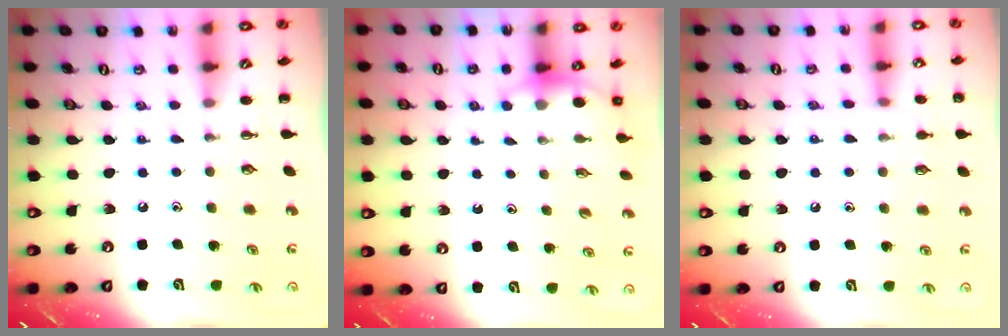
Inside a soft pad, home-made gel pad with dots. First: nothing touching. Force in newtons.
{"total": 3.9, "press": 3.7, "slide": 1.3}
{"total": 7.3, "press": 7.1, "slide": 1.3}